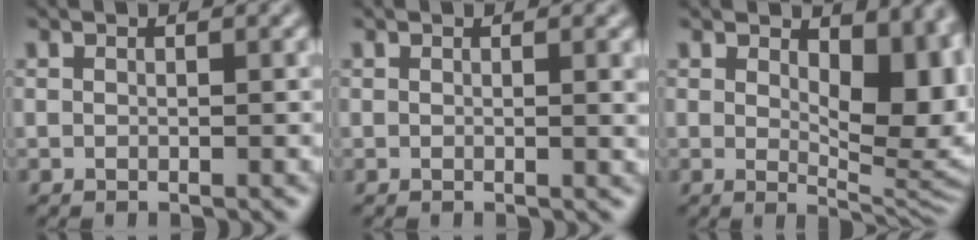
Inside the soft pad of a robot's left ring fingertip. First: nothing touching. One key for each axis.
{"total": 0.9, "fx": 0.2, "fy": 0.2, "fz": 0.9, "tx": -0.008, "ty": -0.001, "tz": 0.002}
{"total": 9.0, "fx": 1.8, "fy": 5.0, "fz": 7.3, "tx": -0.075, "ty": -0.009, "tz": 0.029}